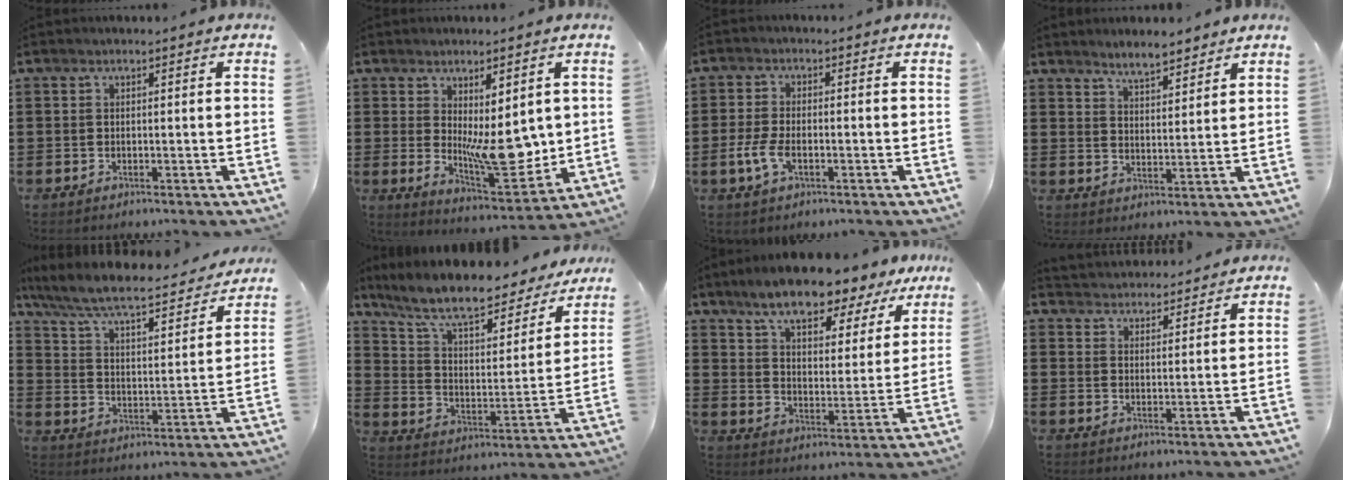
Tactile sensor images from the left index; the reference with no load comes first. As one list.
[{"total": 8.6, "force": [0.6, 3.8, 7.7], "torque": [-0.120, -0.015, 0.015]}, {"total": 4.6, "force": [-1.6, 2.2, 3.7], "torque": [-0.090, -0.003, -0.036]}, {"total": 4.4, "force": [4.2, 0.5, 1.0], "torque": [-0.033, -0.010, 0.078]}, {"total": 7.1, "force": [6.3, 0.7, 3.3], "torque": [-0.093, -0.043, 0.101]}, {"total": 9.9, "force": [8.6, 1.5, 4.8], "torque": [-0.127, -0.054, 0.148]}, {"total": 9.1, "force": [8.0, 1.2, 4.2], "torque": [-0.099, -0.039, 0.135]}, {"total": 3.7, "force": [3.6, 0.3, -0.6], "torque": [-0.005, -0.020, 0.065]}]